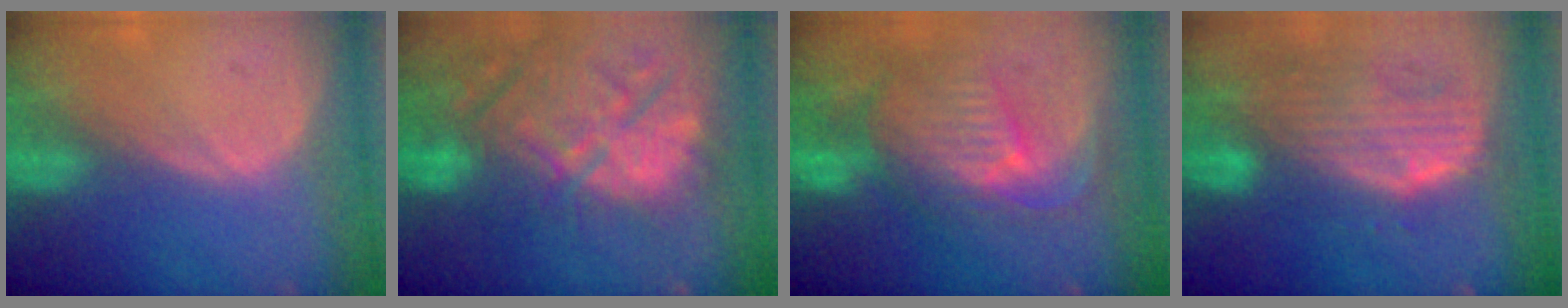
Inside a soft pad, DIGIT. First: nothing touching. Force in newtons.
{"total": 15.1, "press": 12.9, "slide": 7.8}
{"total": 10.6, "press": 9.4, "slide": 4.9}
{"total": 10.6, "press": 9.1, "slide": 5.4}